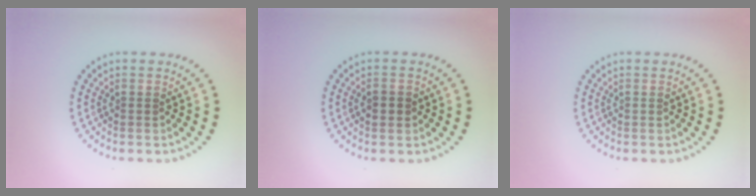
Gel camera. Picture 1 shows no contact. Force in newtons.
{"total": 1.5, "press": 1.5, "slide": 0.2}
{"total": 0.0}